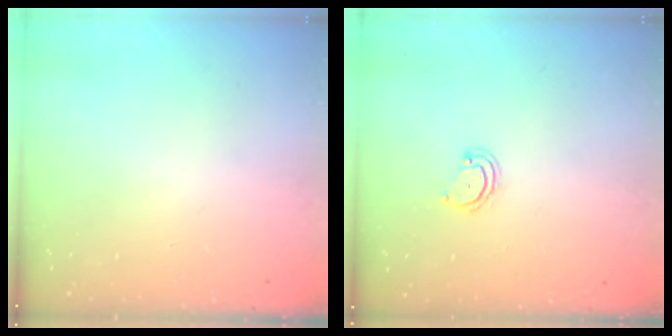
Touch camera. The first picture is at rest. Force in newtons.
{"total": 3.5, "press": 3.5, "slide": 0.3}